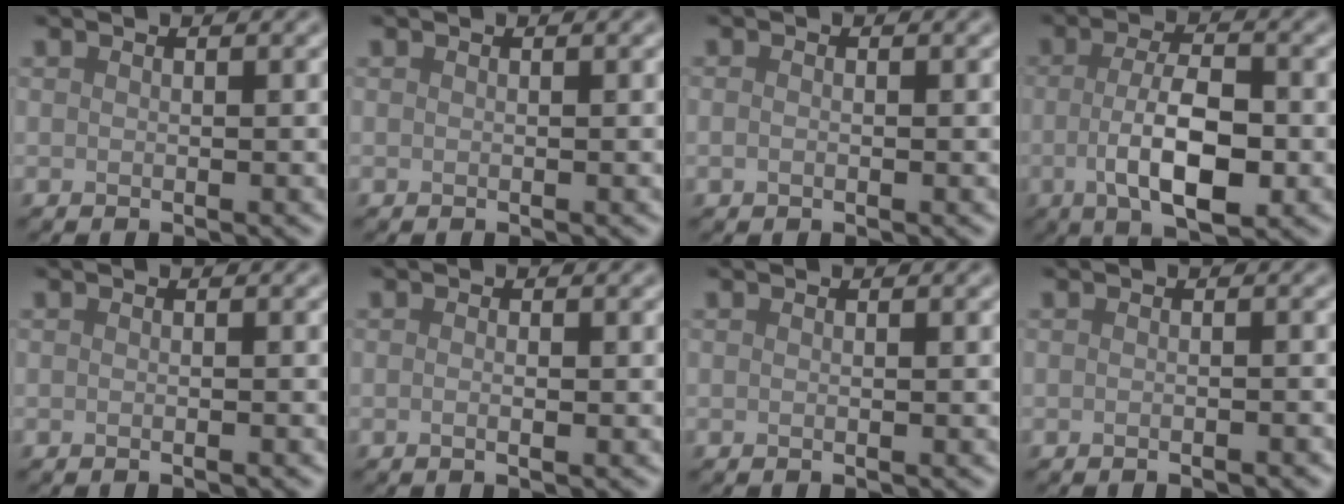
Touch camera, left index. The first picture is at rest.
{"total": 0.0}
{"total": 0.6, "force": [-0.1, 0.4, 0.5], "torque": [-0.011, -0.002, -0.004]}
{"total": 6.4, "force": [-1.2, 2.4, 5.9], "torque": [-0.107, -0.007, -0.022]}
{"total": 0.6, "force": [-0.3, 0.1, 0.5], "torque": [-0.005, 0.000, -0.007]}
{"total": 0.9, "force": [-0.1, 0.3, 0.9], "torque": [-0.009, -0.009, -0.001]}
{"total": 0.0}
{"total": 1.0, "force": [-0.7, 0.2, 0.7], "torque": [-0.009, -0.001, -0.010]}